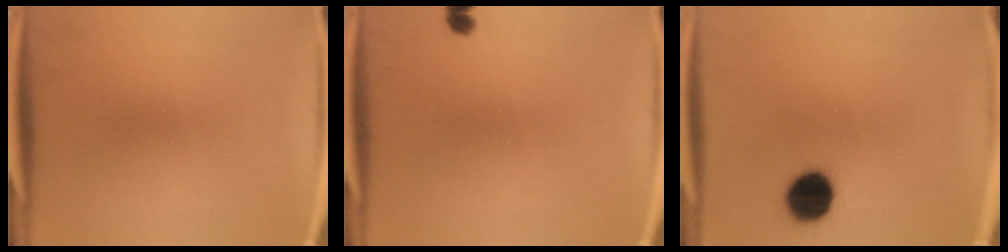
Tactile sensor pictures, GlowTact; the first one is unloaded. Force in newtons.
{"total": 1.3}
{"total": 9.5}